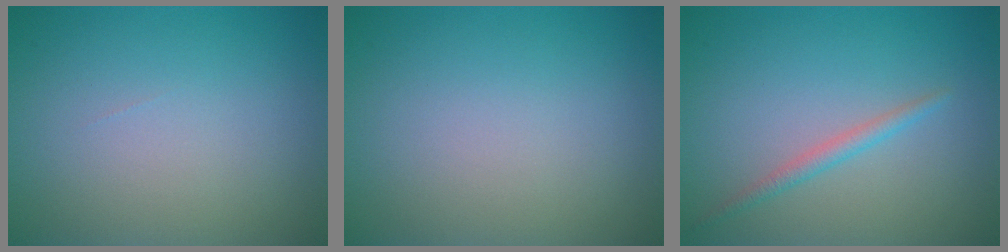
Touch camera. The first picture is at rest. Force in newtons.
{"total": 0.0}
{"total": 1.4, "press": 1.4, "slide": 0.1}